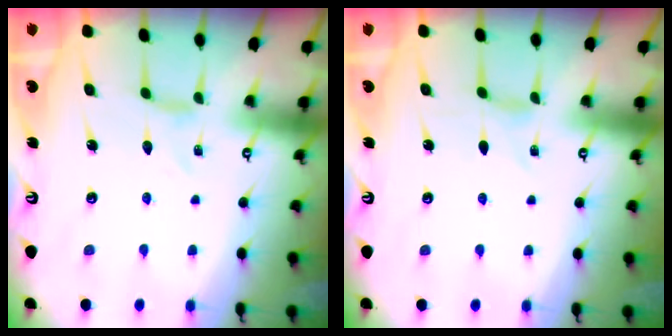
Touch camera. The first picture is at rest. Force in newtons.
{"total": 0.0}